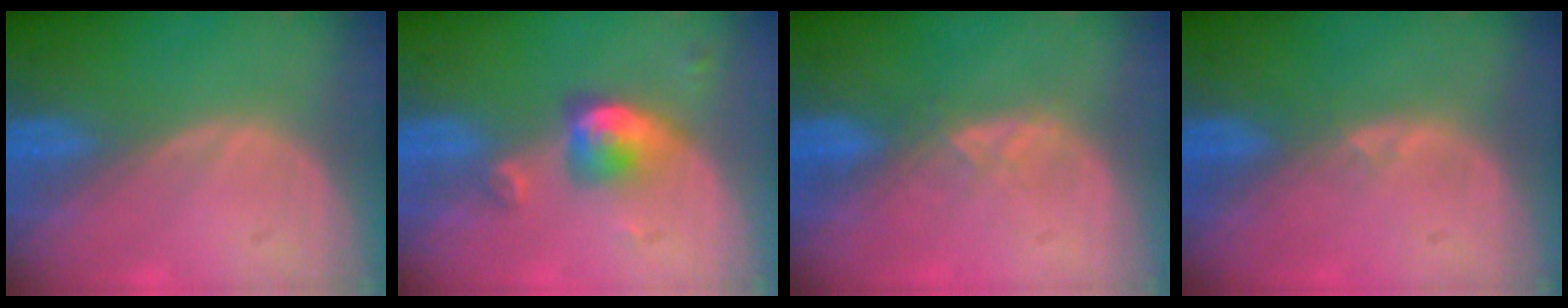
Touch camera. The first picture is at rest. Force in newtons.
{"total": 5.1, "press": 4.9, "slide": 1.6}
{"total": 2.0, "press": 1.9, "slide": 0.7}
{"total": 0.7, "press": 0.6, "slide": 0.3}